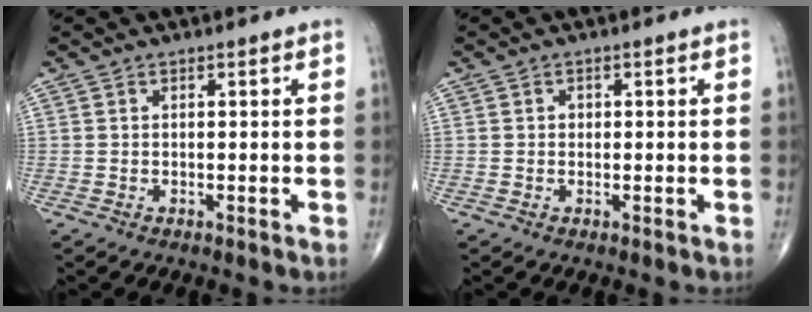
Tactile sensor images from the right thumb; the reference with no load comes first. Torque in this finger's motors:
{"motor_torque": [0.55, 0.38, 0.18, 0.01, 0.00]}